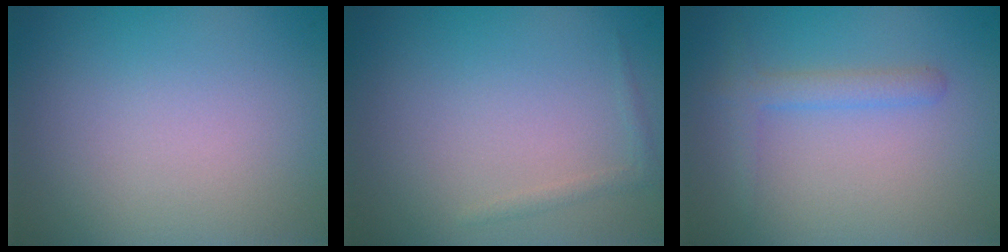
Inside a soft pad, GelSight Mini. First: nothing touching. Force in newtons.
{"total": 0.8, "press": 0.8, "slide": 0.1}
{"total": 1.7, "press": 1.7, "slide": 0.1}